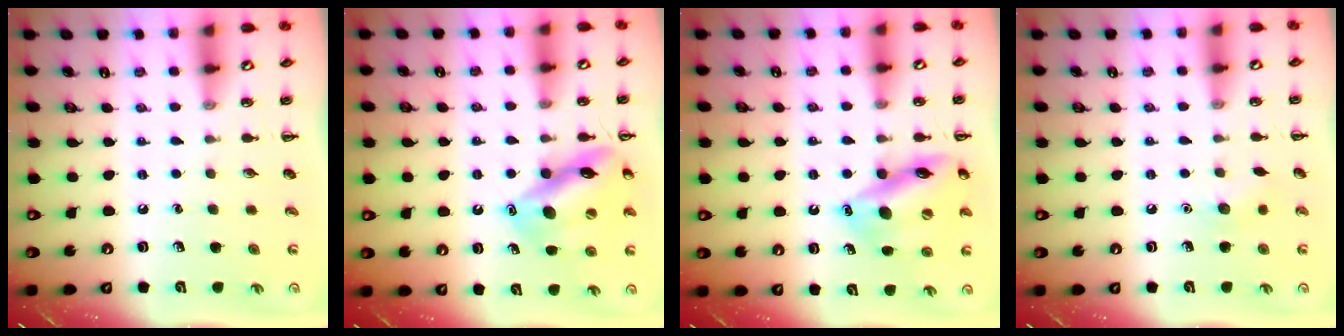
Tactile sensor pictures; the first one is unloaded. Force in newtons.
{"total": 14.2, "press": 14.0, "slide": 2.1}
{"total": 15.1, "press": 14.9, "slide": 2.3}
{"total": 6.4, "press": 6.2, "slide": 1.8}